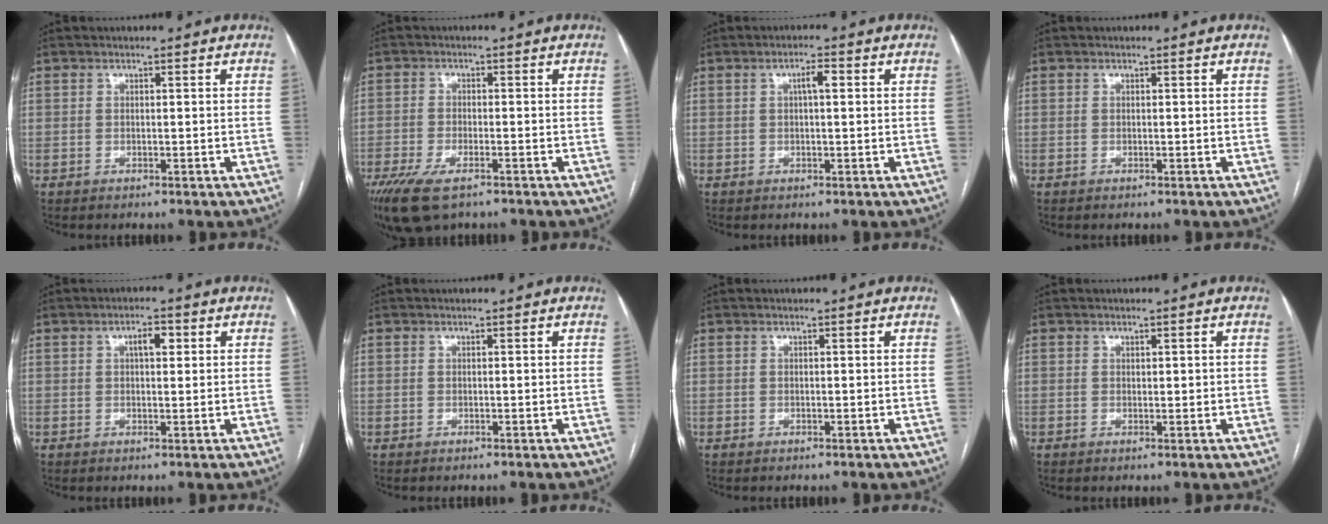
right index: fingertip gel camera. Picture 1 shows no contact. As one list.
[{"total": 8.1, "force": [-5.4, 2.8, 5.4], "torque": [-0.101, -0.017, -0.094]}, {"total": 2.4, "force": [0.6, 0.5, 2.3], "torque": [-0.040, 0.008, 0.010]}, {"total": 0.0}, {"total": 2.9, "force": [0.9, 1.1, 2.5], "torque": [-0.043, 0.008, 0.015]}, {"total": 0.0}, {"total": 0.0}, {"total": 0.9, "force": [0.3, 0.4, 0.7], "torque": [-0.011, -0.001, 0.006]}]